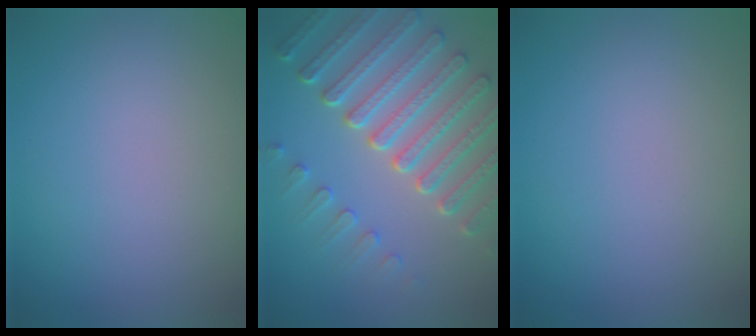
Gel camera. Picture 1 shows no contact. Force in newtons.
{"total": 7.4, "press": 5.5, "slide": 4.9}
{"total": 0.0}